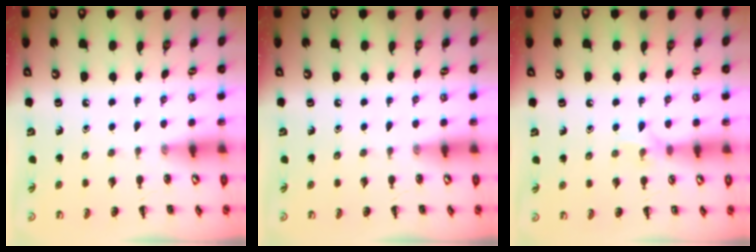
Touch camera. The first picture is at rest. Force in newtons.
{"total": 0.0}
{"total": 5.1, "press": 5.0, "slide": 1.0}